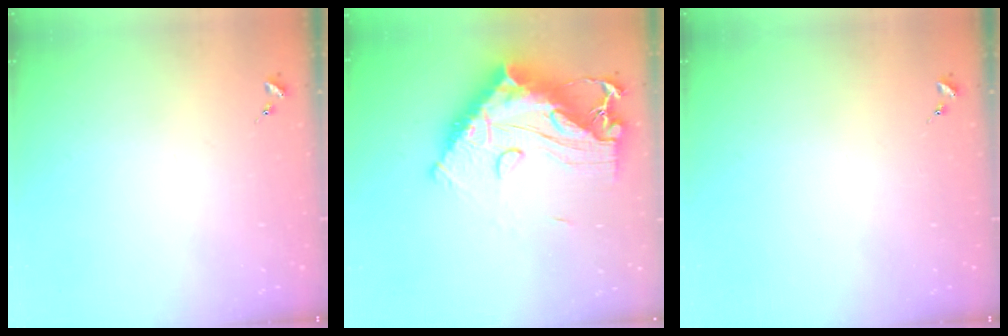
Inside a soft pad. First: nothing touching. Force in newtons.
{"total": 22.9, "press": 22.7, "slide": 2.4}
{"total": 0.0}